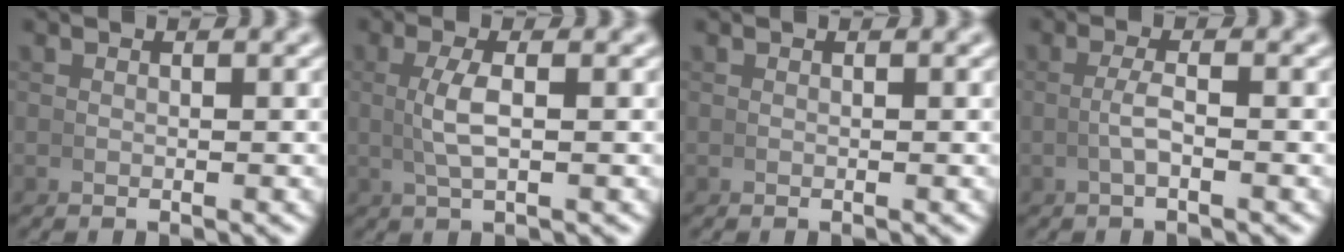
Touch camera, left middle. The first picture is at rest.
{"total": 2.6, "force": [0.2, 0.3, 2.6], "torque": [-0.057, 0.002, 0.007]}
{"total": 0.0}
{"total": 1.6, "force": [-0.3, 0.1, 1.5], "torque": [-0.035, 0.001, -0.006]}